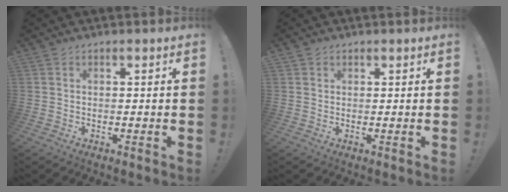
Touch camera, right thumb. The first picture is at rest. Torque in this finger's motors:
{"motor_torque": [-0.10, 0.10, -0.23, 0.13, 0.05]}